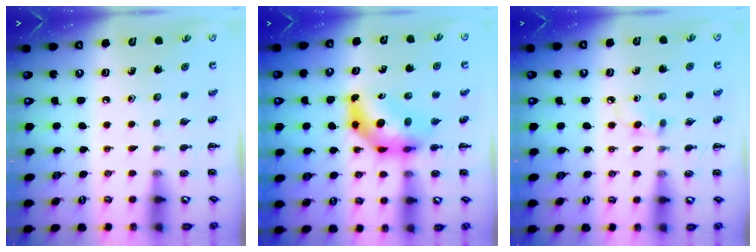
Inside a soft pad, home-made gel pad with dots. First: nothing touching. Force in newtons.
{"total": 7.5, "press": 7.2, "slide": 2.3}
{"total": 3.6, "press": 3.3, "slide": 1.5}